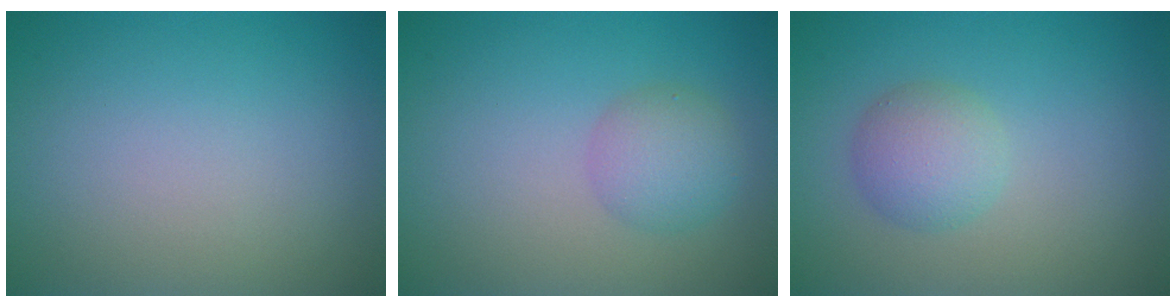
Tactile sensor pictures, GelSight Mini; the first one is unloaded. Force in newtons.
{"total": 2.8, "press": 2.8, "slide": 0.1}
{"total": 2.9, "press": 2.9, "slide": 0.0}